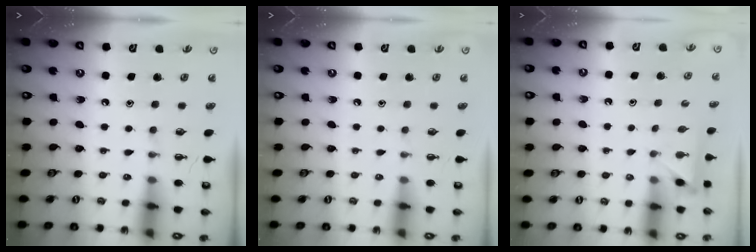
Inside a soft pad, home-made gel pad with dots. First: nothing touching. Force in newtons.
{"total": 0.0}
{"total": 2.5, "press": 2.4, "slide": 0.3}